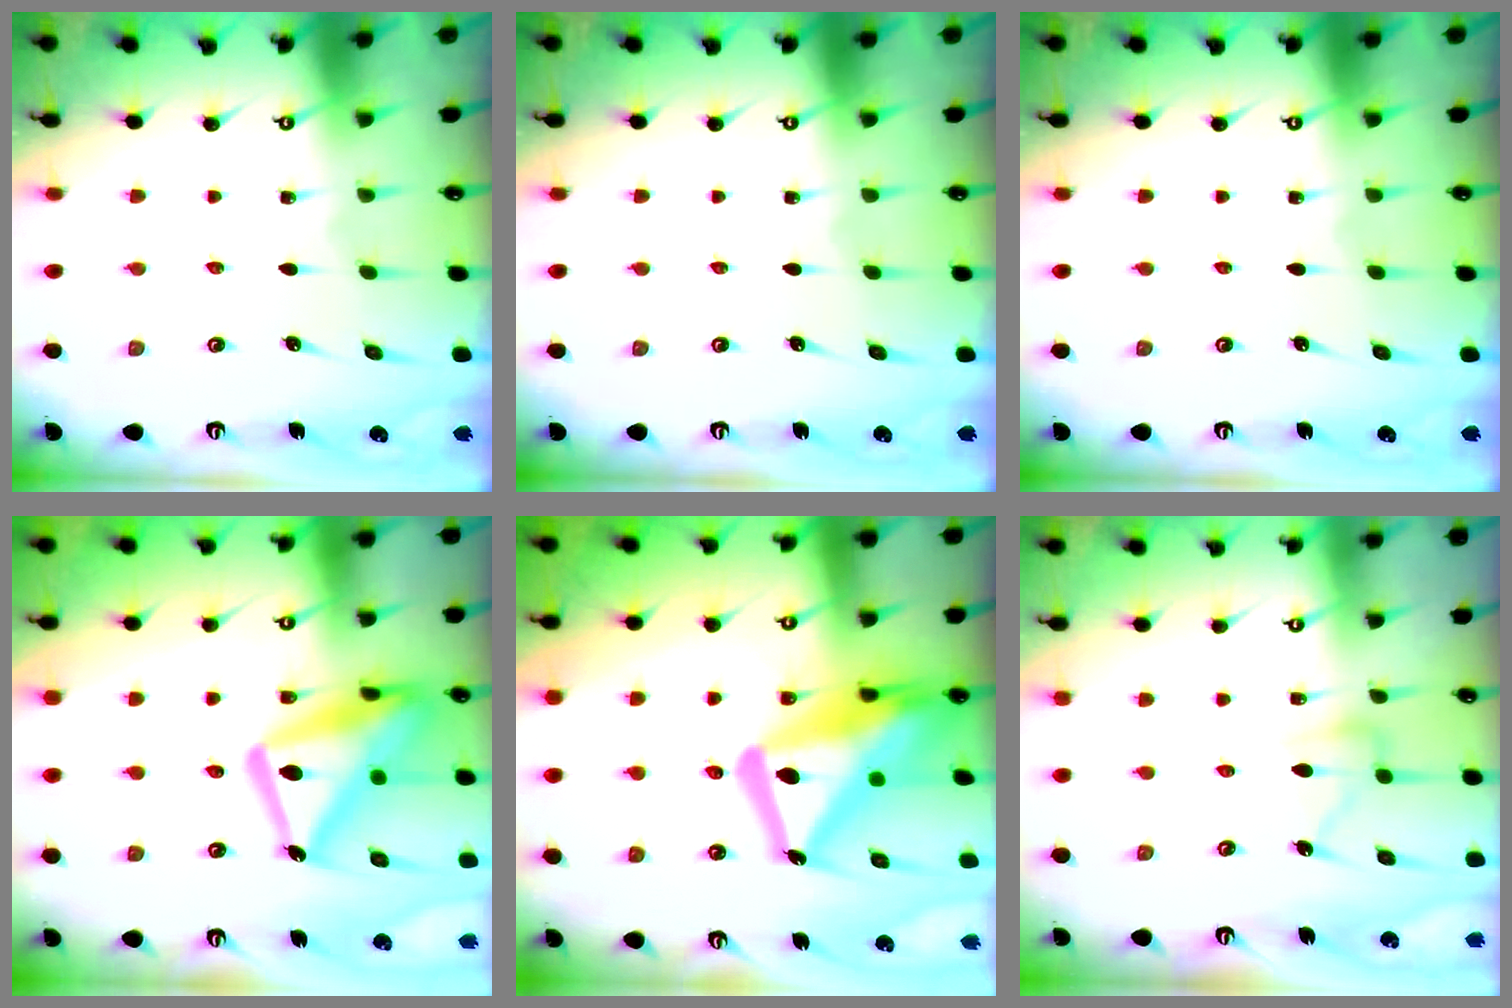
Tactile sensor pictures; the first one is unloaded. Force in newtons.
{"total": 0.0}
{"total": 0.0}
{"total": 19.9, "press": 19.9, "slide": 1.4}
{"total": 21.0, "press": 20.9, "slide": 1.8}
{"total": 7.6, "press": 7.5, "slide": 0.5}